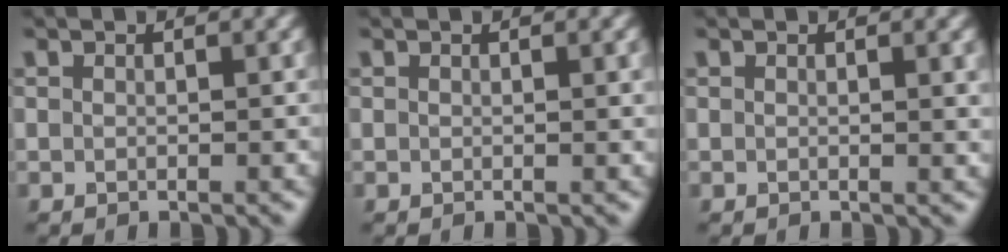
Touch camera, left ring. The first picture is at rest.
{"total": 1.1, "force": [0.2, 0.2, 1.0], "torque": [-0.009, 0.002, 0.001]}
{"total": 1.4, "force": [0.3, 0.4, 1.3], "torque": [-0.011, 0.001, 0.002]}